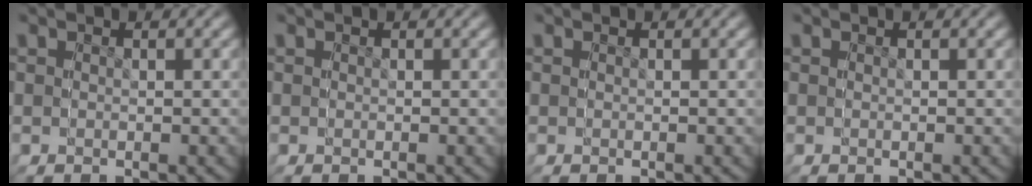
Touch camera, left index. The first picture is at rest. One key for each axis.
{"total": 0.0}
{"total": 0.0}
{"total": 0.0}